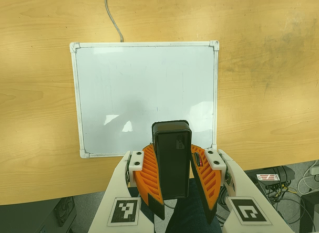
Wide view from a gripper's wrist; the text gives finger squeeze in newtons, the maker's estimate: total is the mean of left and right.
{"total": 9.5, "left": 10.2, "right": 8.9}